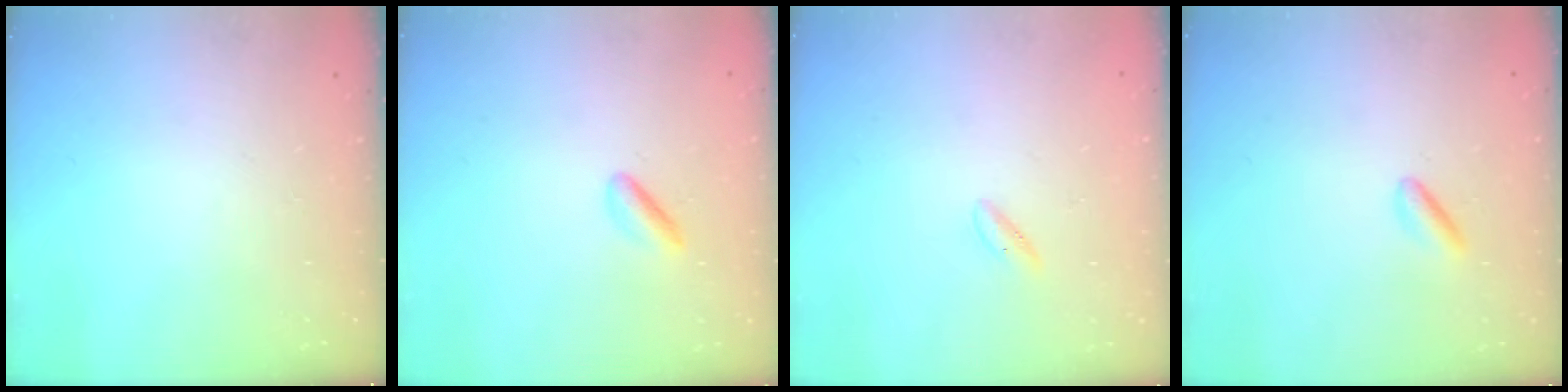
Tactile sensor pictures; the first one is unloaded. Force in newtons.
{"total": 2.7, "press": 2.4, "slide": 1.1}
{"total": 2.0, "press": 1.6, "slide": 1.2}
{"total": 2.4, "press": 2.2, "slide": 1.0}